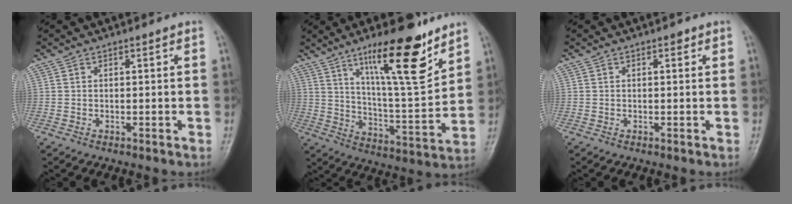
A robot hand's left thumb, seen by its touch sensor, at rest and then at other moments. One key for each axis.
{"total": 17.8, "fx": 11.1, "fy": 4.0, "fz": 13.2, "tx": -0.187, "ty": -0.069, "tz": 0.190}
{"total": 0.8, "fx": 0.4, "fy": 0.5, "fz": 0.5, "tx": -0.002, "ty": 0.000, "tz": 0.002}